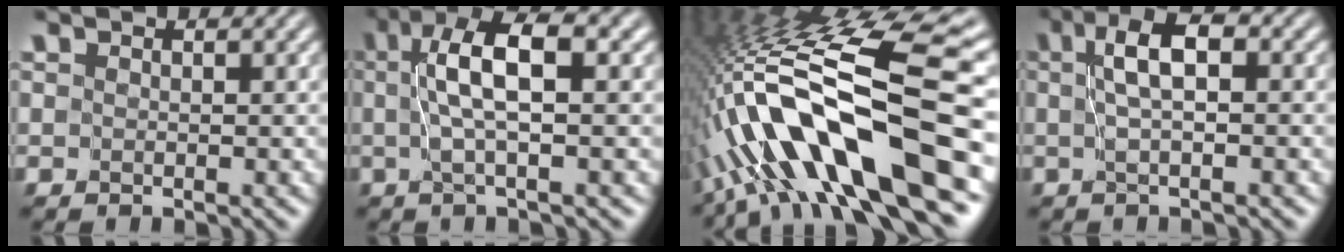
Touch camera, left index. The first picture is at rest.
{"total": 5.8, "force": [1.1, 1.2, 5.6], "torque": [-0.099, 0.014, 0.017]}
{"total": 14.8, "force": [-5.1, 3.2, 13.5], "torque": [-0.240, 0.029, -0.076]}
{"total": 3.7, "force": [0.6, 0.6, 3.6], "torque": [-0.061, 0.012, 0.009]}